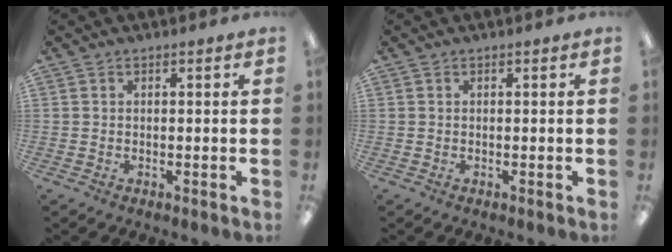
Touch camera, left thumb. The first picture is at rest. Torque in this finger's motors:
{"motor_torque": [0.00, 0.00, 0.15, -0.13, 0.00]}